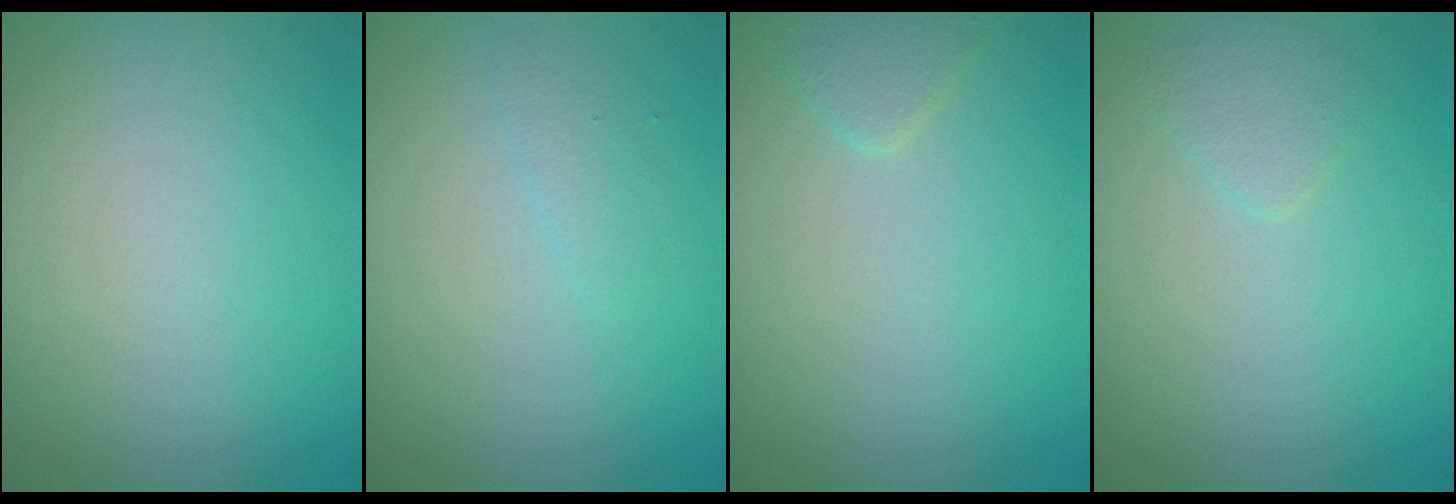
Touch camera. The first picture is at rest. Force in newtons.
{"total": 1.0, "press": 1.0, "slide": 0.0}
{"total": 1.4, "press": 1.4, "slide": 0.1}
{"total": 1.4, "press": 1.4, "slide": 0.0}